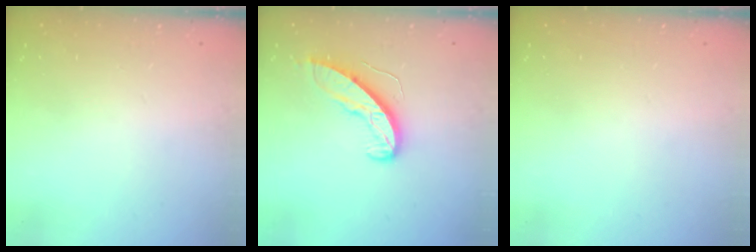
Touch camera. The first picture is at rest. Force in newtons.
{"total": 8.9, "press": 8.9, "slide": 0.2}
{"total": 0.0}